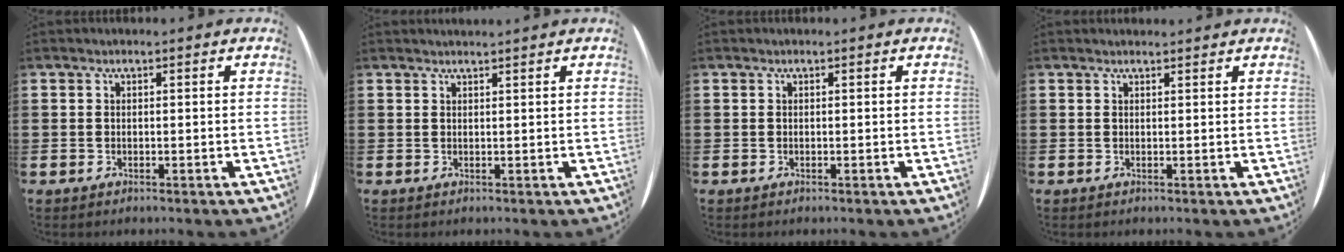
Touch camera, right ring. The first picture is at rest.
{"total": 0.7, "force": [0.7, -0.2, 0.0], "torque": [0.001, -0.001, 0.014]}
{"total": 0.0}
{"total": 0.6, "force": [0.6, 0.0, 0.0], "torque": [0.001, 0.002, 0.012]}